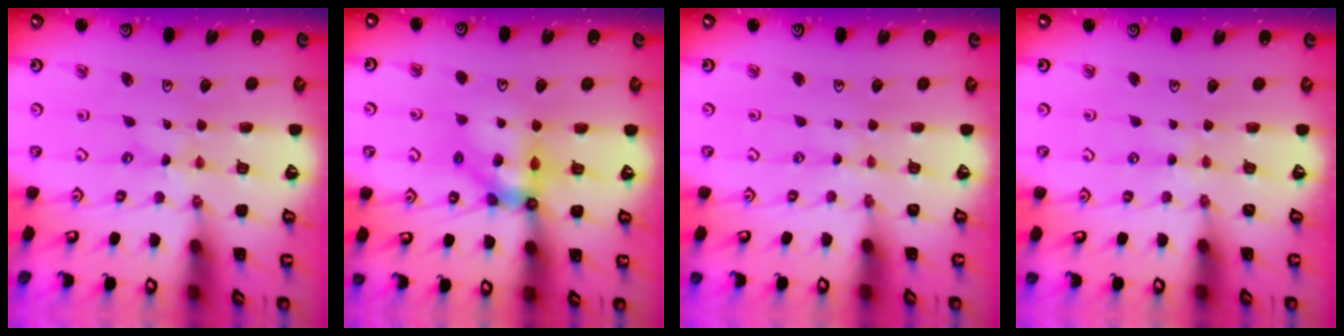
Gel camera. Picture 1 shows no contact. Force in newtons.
{"total": 11.1, "press": 10.9, "slide": 2.0}
{"total": 0.0}
{"total": 2.7, "press": 2.7, "slide": 0.4}